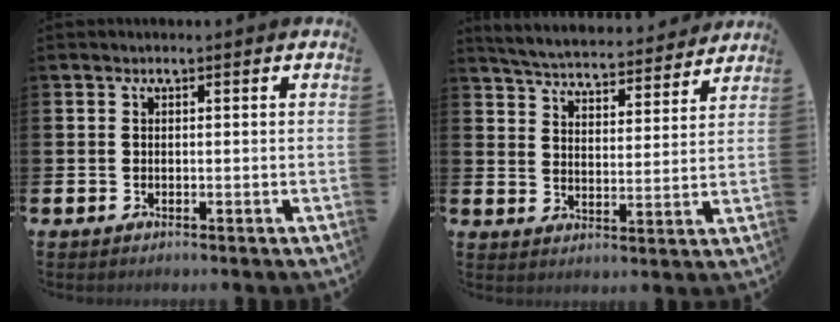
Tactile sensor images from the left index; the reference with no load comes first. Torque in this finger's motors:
{"motor_torque": [0.53, -1.61, 0.44, 0.07]}